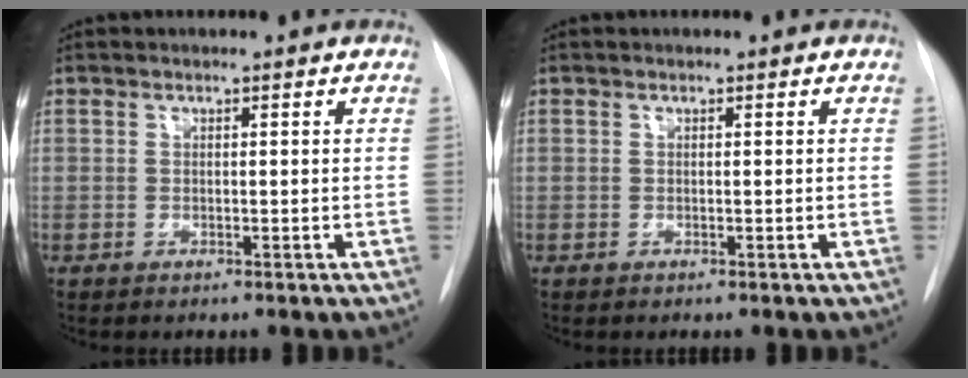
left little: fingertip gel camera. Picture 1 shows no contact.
{"total": 0.0}